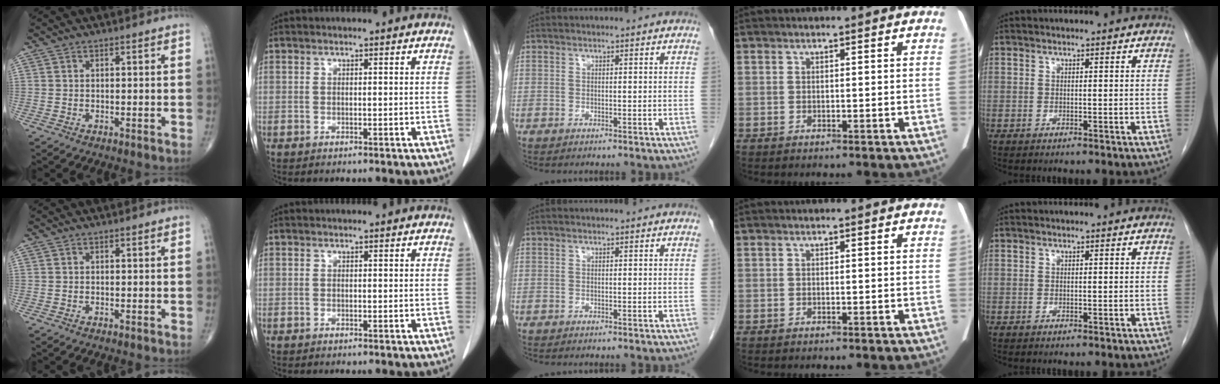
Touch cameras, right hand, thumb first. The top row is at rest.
{}